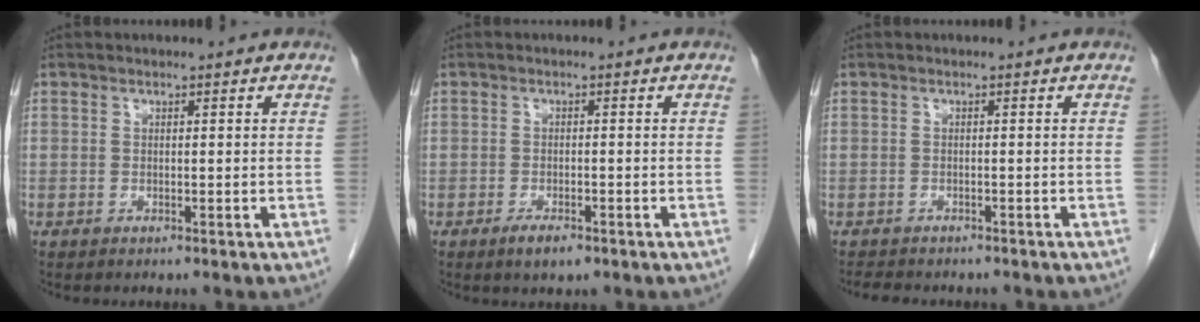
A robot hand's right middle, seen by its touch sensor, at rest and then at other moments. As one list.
[{"total": 2.7, "force": [-1.8, 0.9, 1.9], "torque": [-0.039, -0.003, -0.027]}, {"total": 5.6, "force": [-4.8, 1.9, 2.1], "torque": [-0.035, -0.006, -0.063]}]